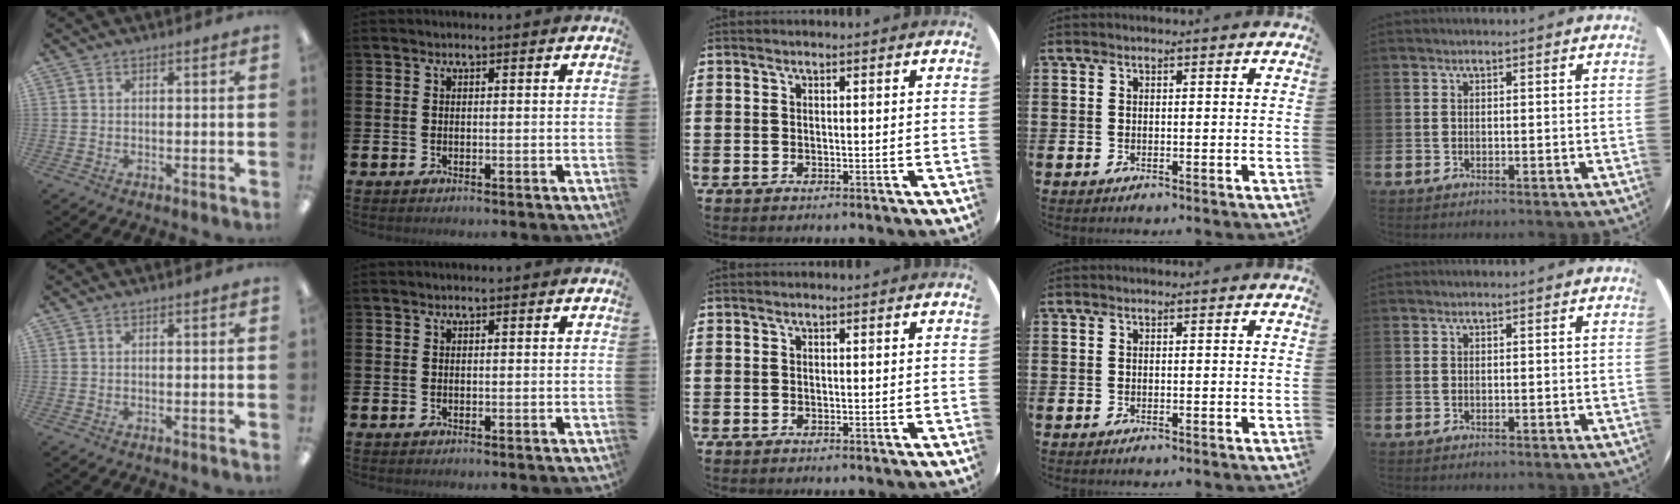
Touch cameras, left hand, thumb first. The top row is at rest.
{}